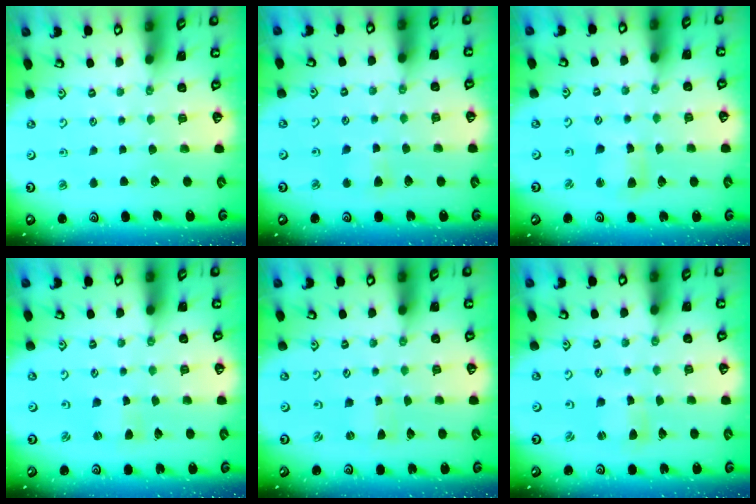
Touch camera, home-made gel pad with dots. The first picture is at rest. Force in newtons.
{"total": 3.4, "press": 3.3, "slide": 0.5}
{"total": 4.7, "press": 4.7, "slide": 0.6}
{"total": 1.9, "press": 1.9, "slide": 0.4}
{"total": 0.0}
{"total": 1.6, "press": 1.6, "slide": 0.3}